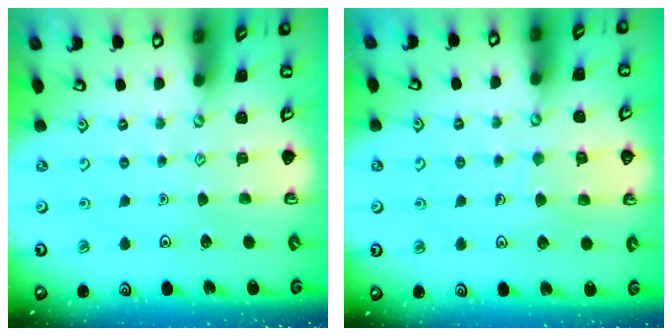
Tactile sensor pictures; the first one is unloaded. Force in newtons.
{"total": 5.7, "press": 5.7, "slide": 0.5}